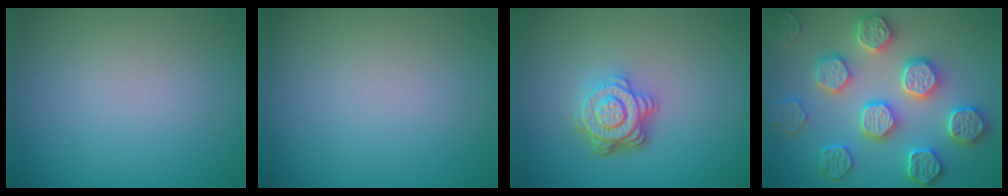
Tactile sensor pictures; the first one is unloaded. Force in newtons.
{"total": 0.0}
{"total": 4.7, "press": 3.4, "slide": 3.2}
{"total": 6.3, "press": 5.9, "slide": 2.1}